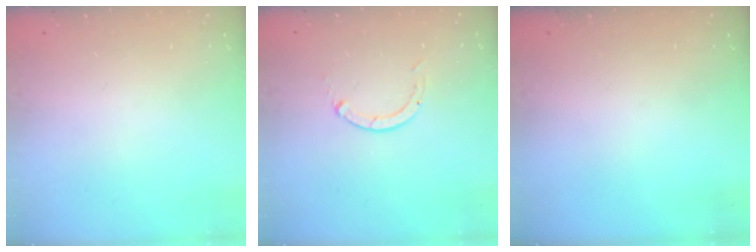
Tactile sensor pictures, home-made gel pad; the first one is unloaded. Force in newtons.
{"total": 0.0}
{"total": 0.0}